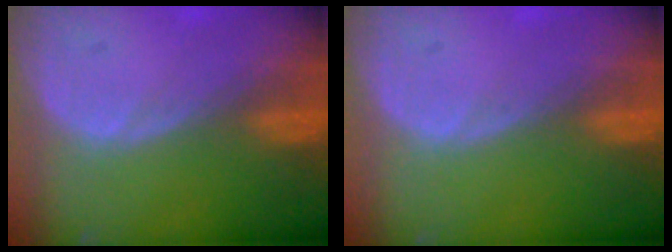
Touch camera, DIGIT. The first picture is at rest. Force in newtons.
{"total": 0.0}